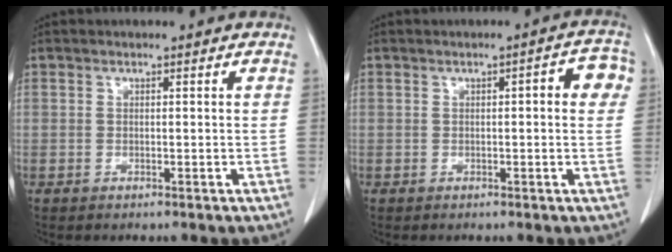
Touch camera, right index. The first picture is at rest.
{"total": 4.5, "force": [0.9, 1.1, 4.3], "torque": [-0.047, 0.017, 0.004]}